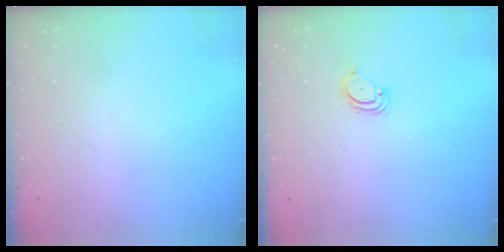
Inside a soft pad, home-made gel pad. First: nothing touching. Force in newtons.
{"total": 3.7, "press": 3.7, "slide": 0.3}